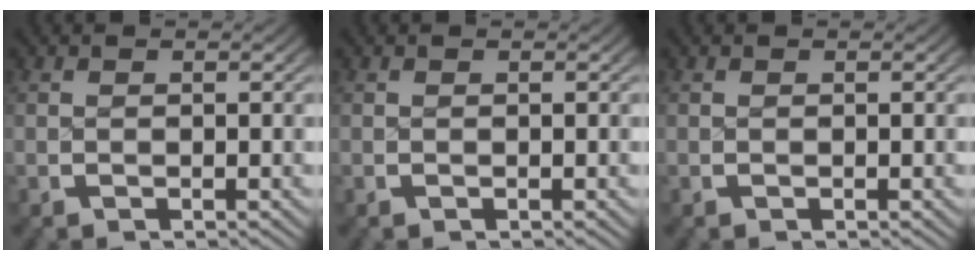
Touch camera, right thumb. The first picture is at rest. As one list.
[{"total": 0.0}, {"total": 0.0}]